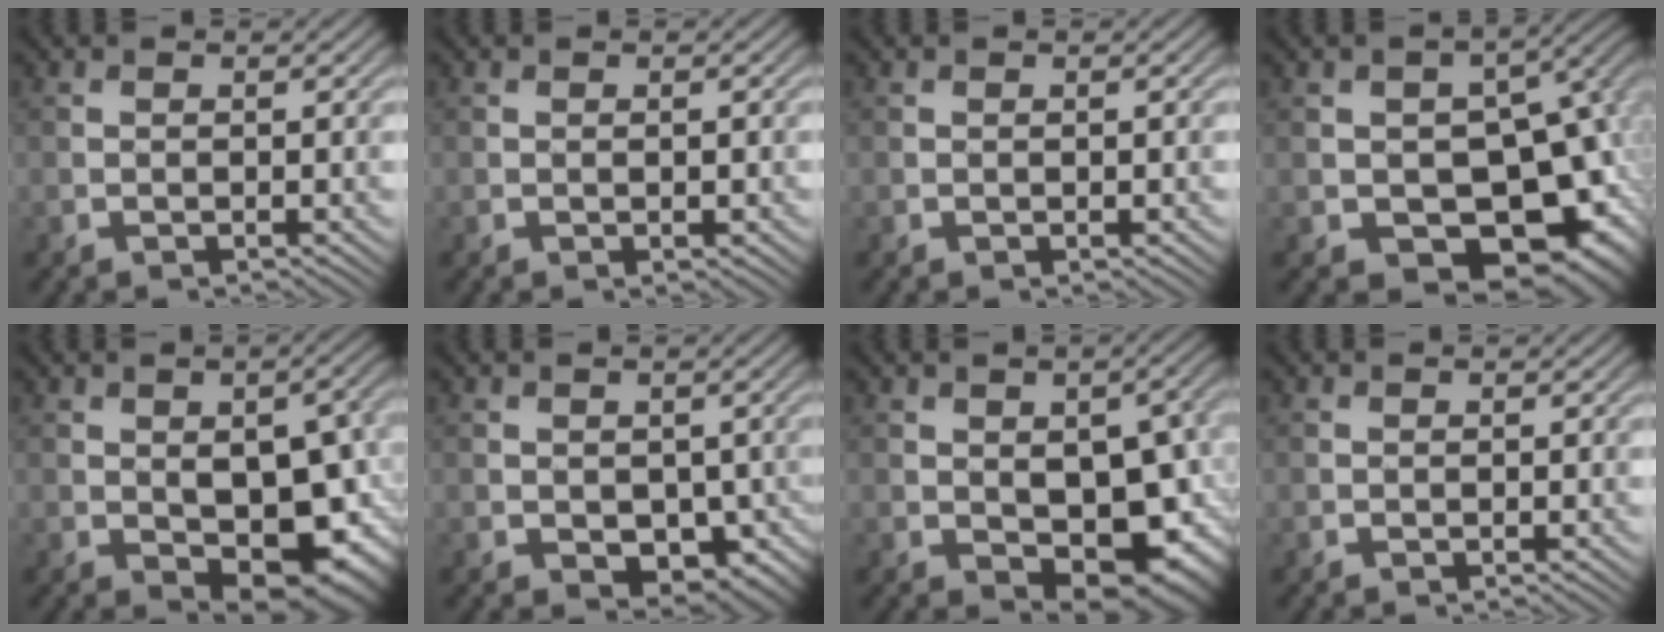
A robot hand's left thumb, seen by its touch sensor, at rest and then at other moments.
{"total": 0.8, "force": [-0.1, 0.2, 0.7], "torque": [-0.009, 0.002, 0.000]}
{"total": 0.0}
{"total": 16.5, "force": [-5.2, 11.2, 11.0], "torque": [-0.138, 0.008, -0.062]}
{"total": 13.7, "force": [-2.7, 7.6, 11.0], "torque": [-0.148, -0.029, -0.022]}
{"total": 5.8, "force": [-0.9, 4.2, 3.8], "torque": [-0.068, -0.032, -0.004]}
{"total": 12.4, "force": [-2.1, 7.2, 9.8], "torque": [-0.134, -0.029, -0.015]}
{"total": 0.0}